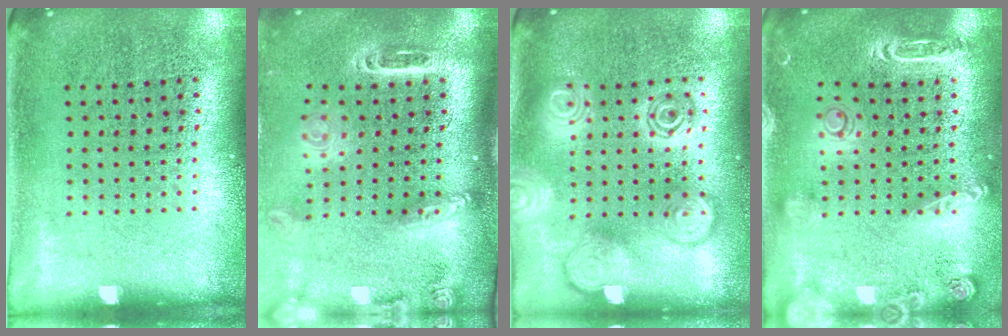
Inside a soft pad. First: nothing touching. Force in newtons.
{"total": 2.7, "press": 1.9, "slide": 1.8}
{"total": 2.8, "press": 2.8, "slide": 0.3}
{"total": 2.0, "press": 1.9, "slide": 0.5}